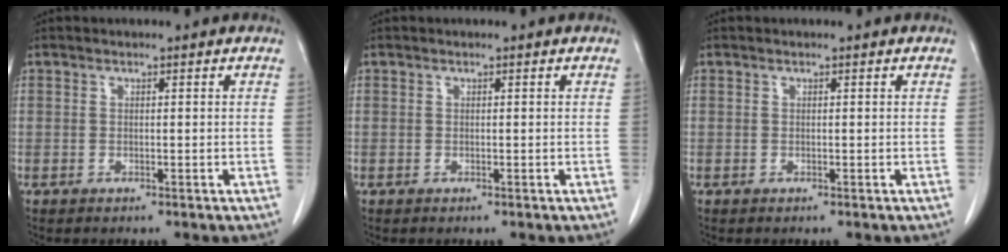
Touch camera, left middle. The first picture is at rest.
{"total": 0.0}
{"total": 0.0}